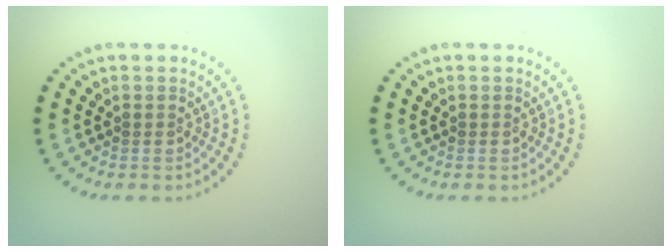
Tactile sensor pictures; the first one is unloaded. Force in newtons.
{"total": 0.0}